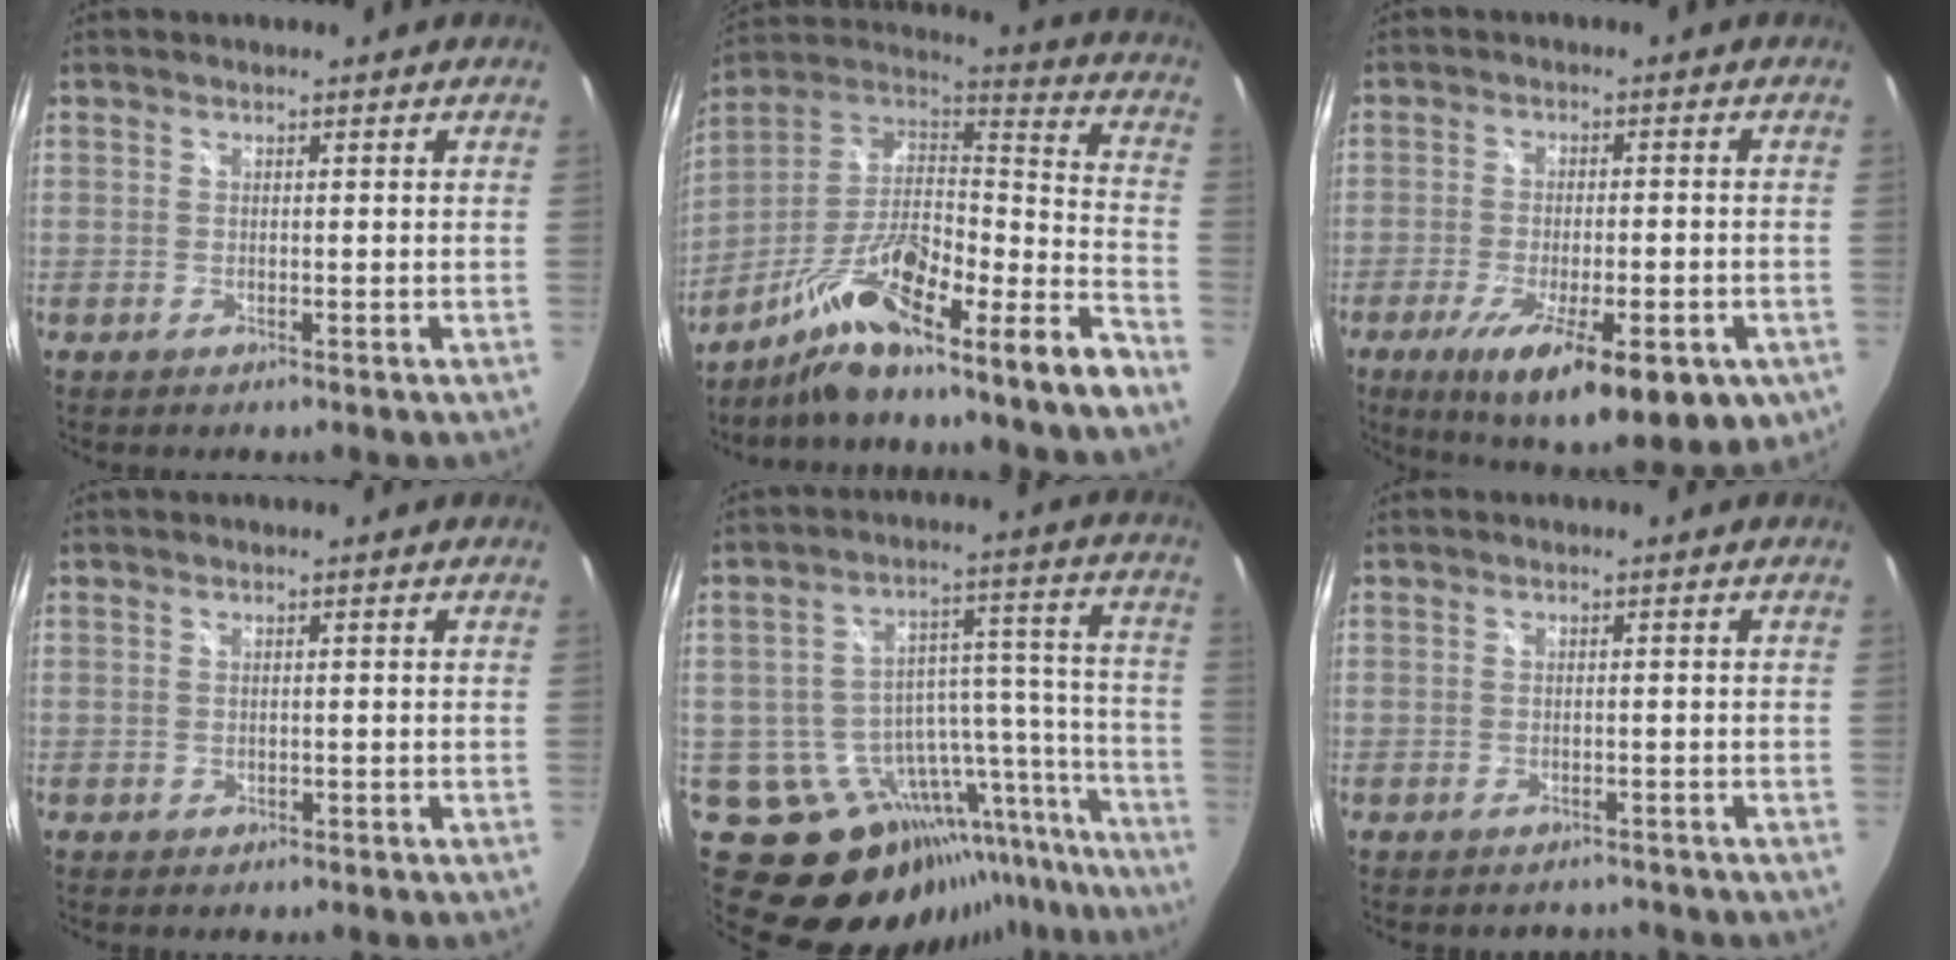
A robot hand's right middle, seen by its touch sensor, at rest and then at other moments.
{"total": 17.0, "force": [-11.0, 1.8, 12.8], "torque": [-0.215, 0.001, -0.208]}
{"total": 19.2, "force": [-10.4, 6.0, 14.9], "torque": [-0.253, -0.058, -0.144]}
{"total": 0.6, "force": [-0.3, 0.6, 0.1], "torque": [0.000, -0.002, -0.002]}
{"total": 23.4, "force": [-16.4, 12.2, 11.5], "torque": [-0.156, 0.030, -0.217]}
{"total": 2.6, "force": [-2.2, 1.3, 0.3], "torque": [-0.004, -0.001, -0.028]}